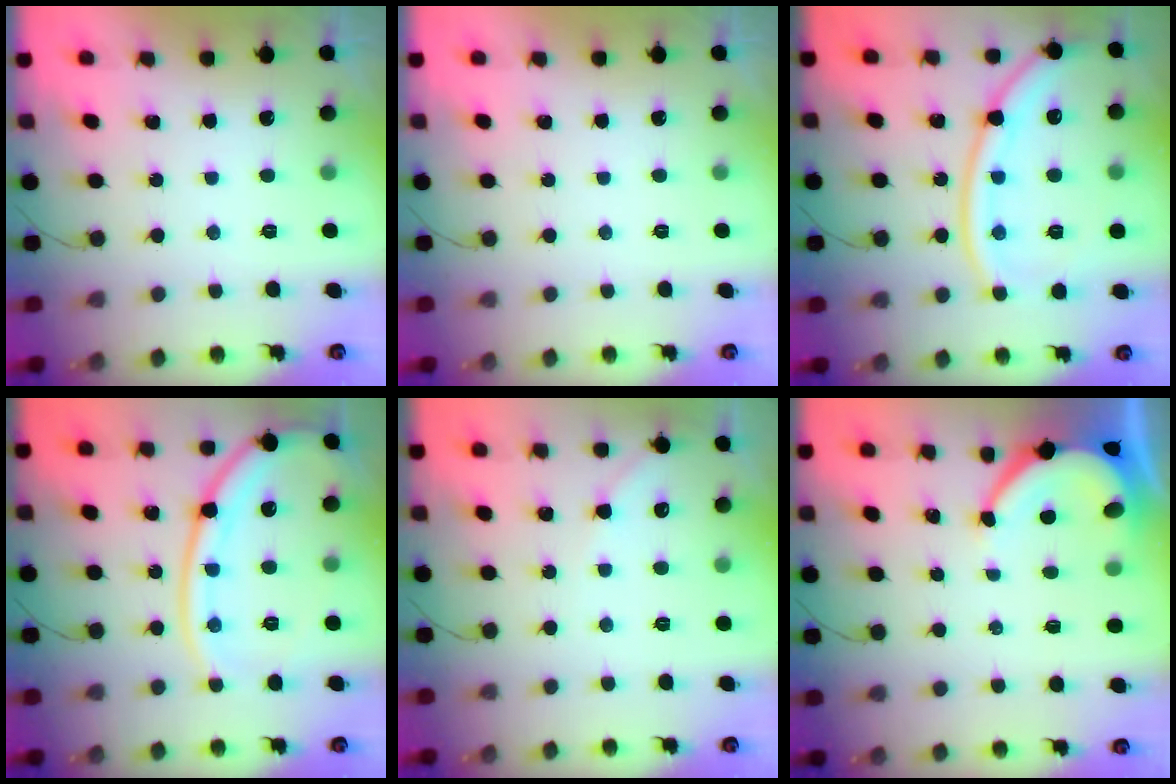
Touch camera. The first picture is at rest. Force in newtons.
{"total": 0.0}
{"total": 16.5, "press": 16.5, "slide": 1.5}
{"total": 17.8, "press": 17.8, "slide": 1.6}
{"total": 3.8, "press": 3.7, "slide": 0.5}
{"total": 5.6, "press": 5.6, "slide": 0.5}